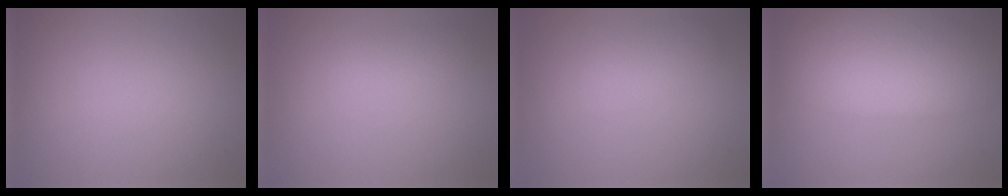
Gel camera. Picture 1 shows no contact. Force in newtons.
{"total": 2.0, "press": 2.0, "slide": 0.0}
{"total": 2.5, "press": 2.5, "slide": 0.1}
{"total": 12.4, "press": 12.4, "slide": 0.6}